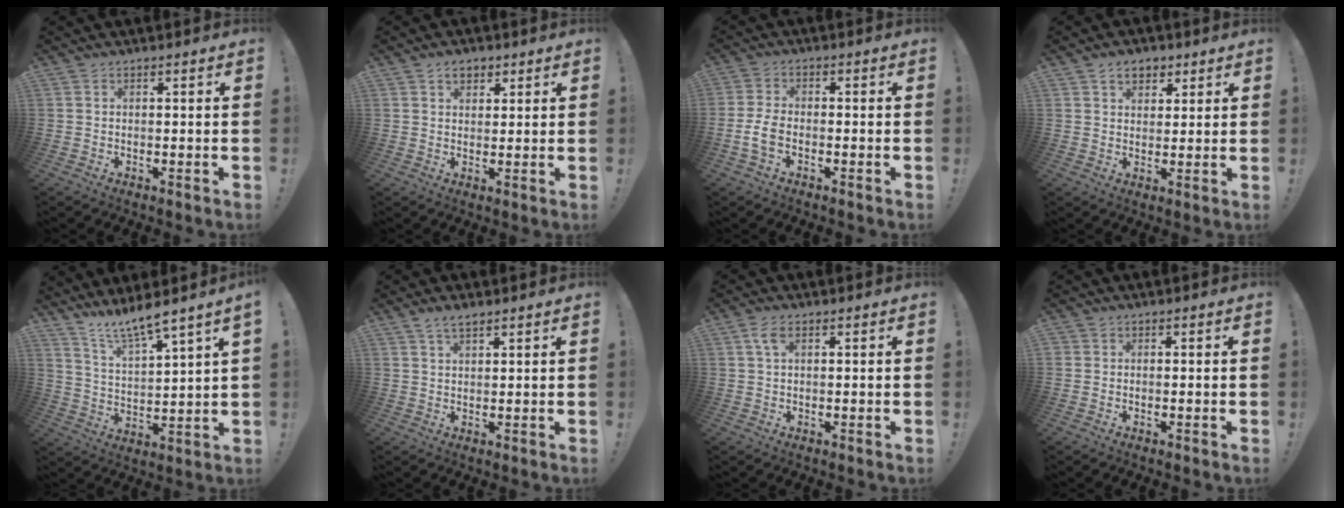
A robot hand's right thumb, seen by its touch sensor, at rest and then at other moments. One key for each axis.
{"total": 3.9, "fx": 2.1, "fy": 2.8, "fz": 1.7, "tx": -0.026, "ty": -0.003, "tz": 0.038}
{"total": 5.2, "fx": -1.8, "fy": 2.7, "fz": 4.1, "tx": -0.097, "ty": 0.002, "tz": -0.030}
{"total": 5.3, "fx": 2.8, "fy": 3.9, "fz": 2.2, "tx": -0.023, "ty": -0.007, "tz": 0.049}
{"total": 8.9, "fx": 8.1, "fy": 0.0, "fz": 3.7, "tx": -0.076, "ty": -0.062, "tz": 0.140}
{"total": 3.2, "fx": 2.3, "fy": 1.2, "fz": 1.9, "tx": -0.038, "ty": -0.009, "tz": 0.043}
{"total": 3.4, "fx": 1.3, "fy": 1.7, "fz": 2.7, "tx": -0.058, "ty": 0.005, "tz": 0.022}
{"total": 0.8, "fx": -0.3, "fy": 0.7, "fz": 0.2, "tx": -0.011, "ty": 0.006, "tz": -0.005}